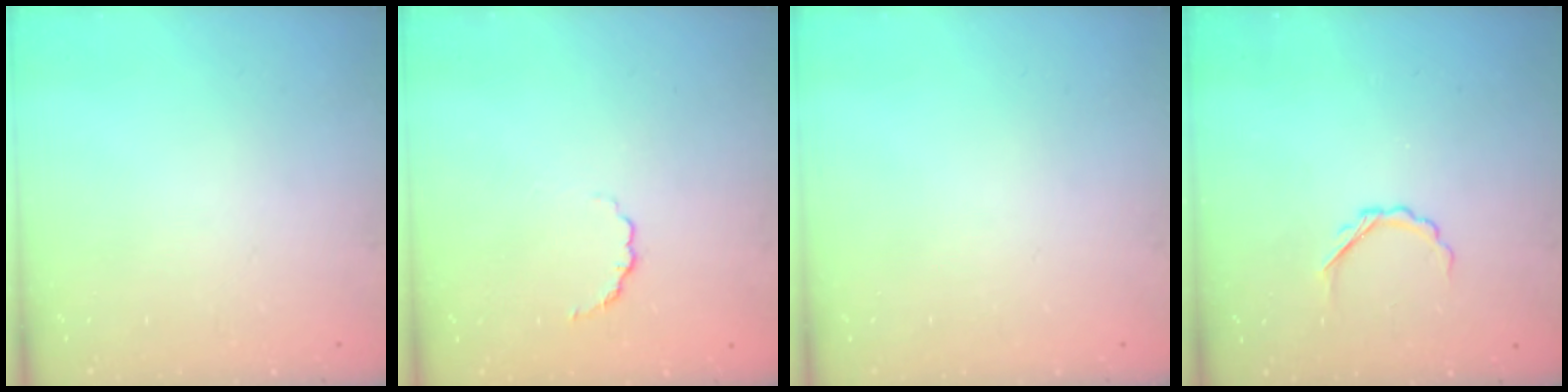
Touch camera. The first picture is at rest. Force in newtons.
{"total": 2.6, "press": 2.4, "slide": 1.0}
{"total": 0.0}
{"total": 3.8, "press": 3.7, "slide": 0.9}